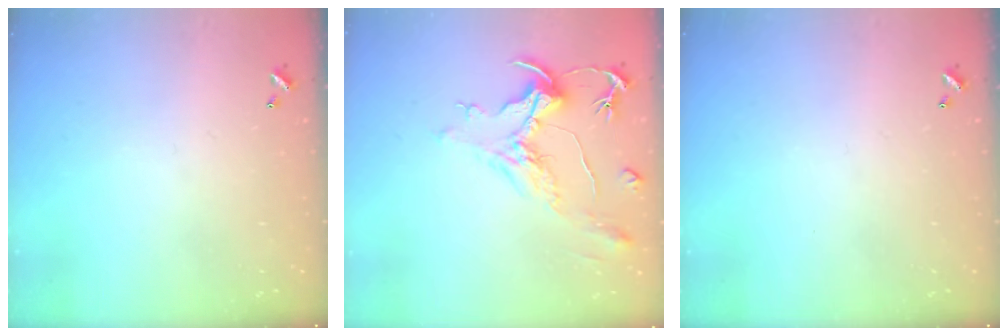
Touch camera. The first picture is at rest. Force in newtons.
{"total": 2.2, "press": 1.7, "slide": 1.3}
{"total": 0.0}